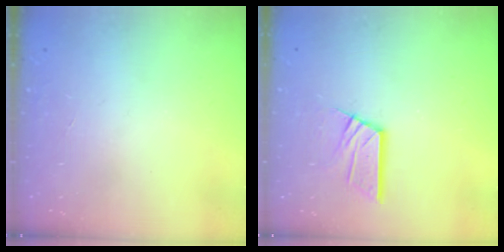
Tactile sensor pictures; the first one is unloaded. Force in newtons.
{"total": 9.7, "press": 9.6, "slide": 0.8}